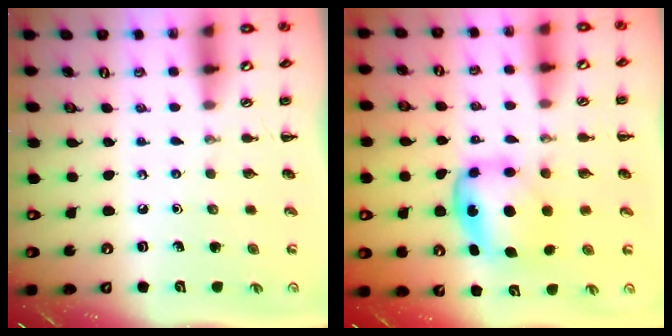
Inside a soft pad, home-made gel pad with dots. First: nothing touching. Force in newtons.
{"total": 5.8, "press": 5.8, "slide": 0.8}